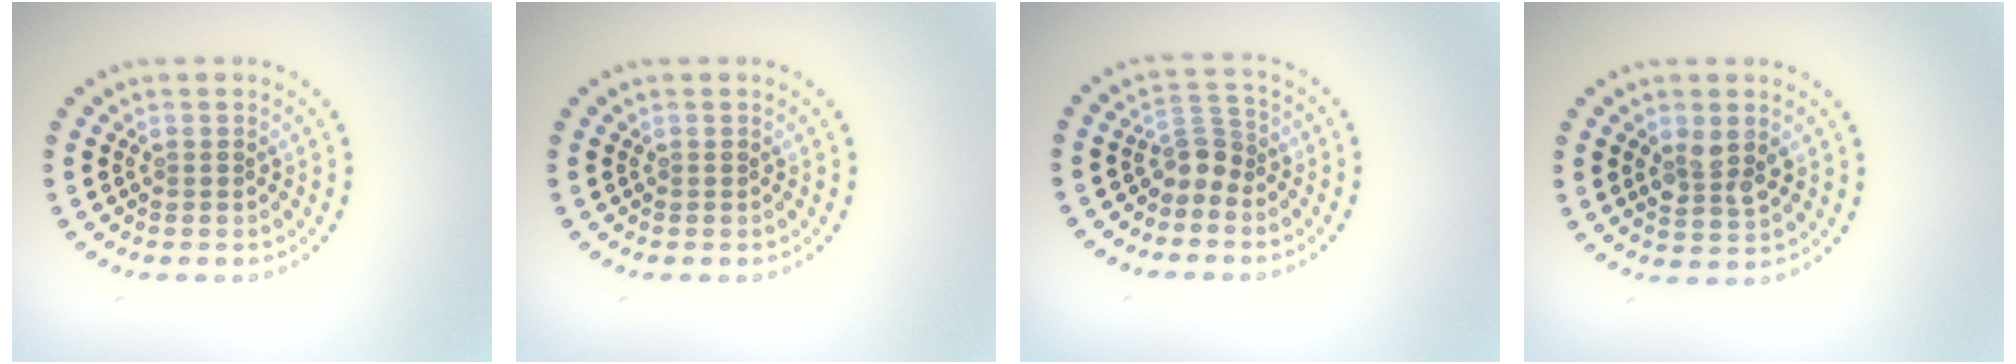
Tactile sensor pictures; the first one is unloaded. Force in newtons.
{"total": 0.0}
{"total": 2.2, "press": 1.6, "slide": 1.5}
{"total": 2.8, "press": 2.7, "slide": 0.5}